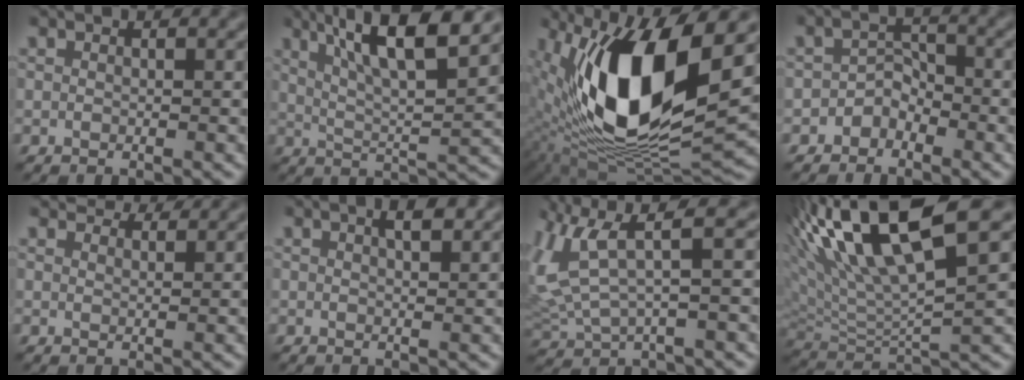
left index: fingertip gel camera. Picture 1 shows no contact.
{"total": 9.3, "force": [4.8, 2.2, 7.7], "torque": [-0.117, 0.012, 0.083]}
{"total": 14.3, "force": [2.4, 6.2, 12.6], "torque": [-0.230, -0.016, 0.043]}
{"total": 2.0, "force": [-1.5, 1.2, 0.5], "torque": [-0.004, 0.010, -0.027]}
{"total": 4.2, "force": [3.9, 0.7, 1.1], "torque": [-0.023, -0.006, 0.049]}
{"total": 2.1, "force": [1.1, 0.5, 1.7], "torque": [-0.016, 0.004, 0.016]}
{"total": 5.3, "force": [1.8, 1.9, 4.6], "torque": [-0.124, -0.002, 0.043]}
{"total": 13.3, "force": [5.8, 3.6, 11.4], "torque": [-0.216, 0.022, 0.104]}